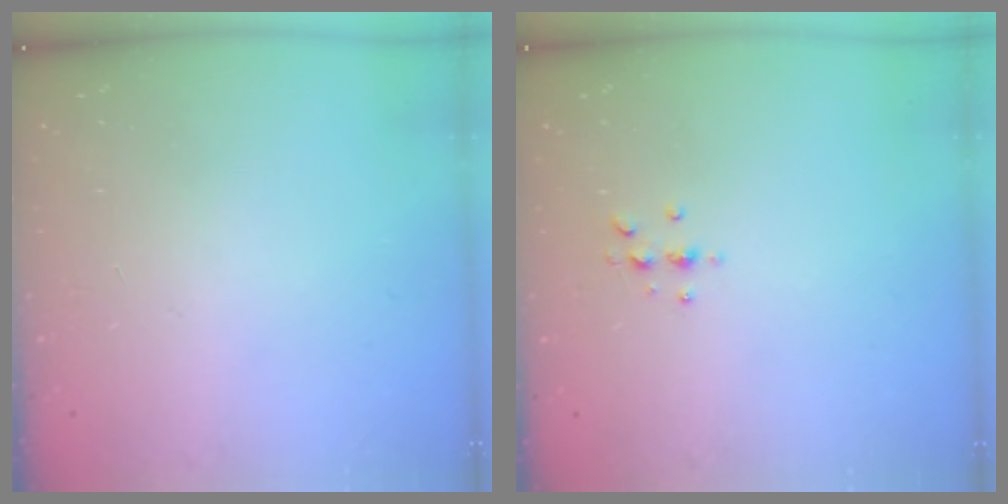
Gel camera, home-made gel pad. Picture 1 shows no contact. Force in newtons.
{"total": 3.8, "press": 3.7, "slide": 0.4}